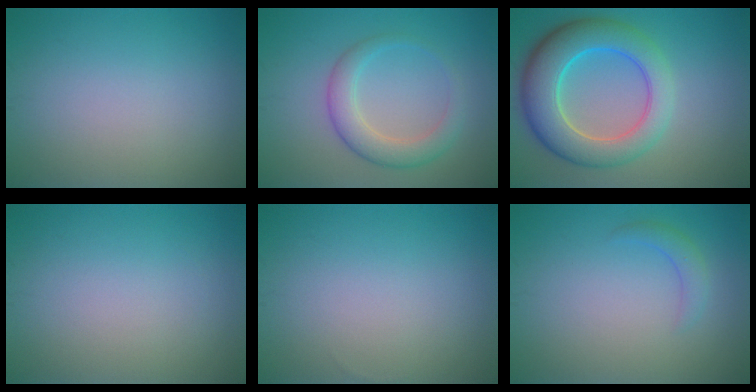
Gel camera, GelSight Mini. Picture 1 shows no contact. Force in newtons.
{"total": 3.7, "press": 3.7, "slide": 0.3}
{"total": 8.6, "press": 8.6, "slide": 0.5}
{"total": 0.0}
{"total": 0.0}
{"total": 1.6, "press": 1.6, "slide": 0.0}